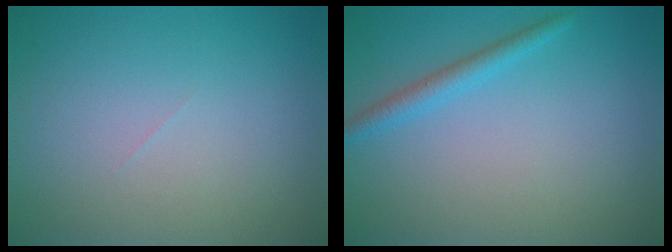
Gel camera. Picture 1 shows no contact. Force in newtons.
{"total": 1.8, "press": 1.8, "slide": 0.1}